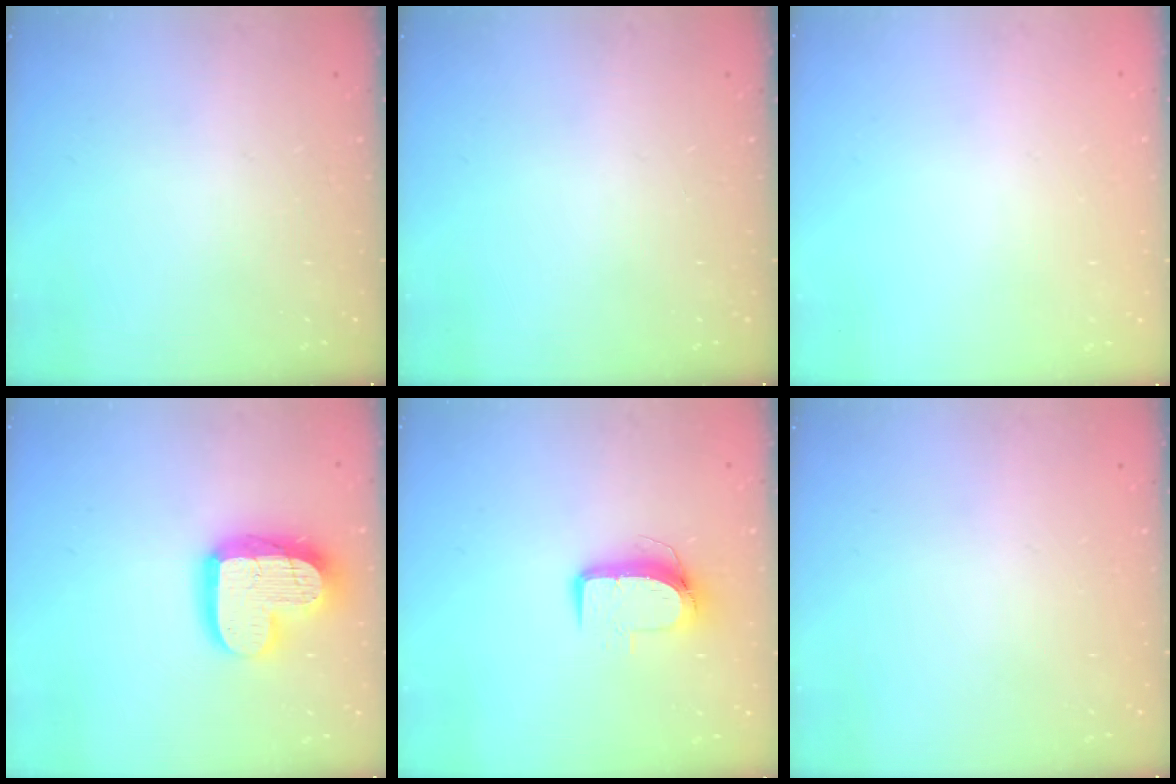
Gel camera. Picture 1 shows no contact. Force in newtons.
{"total": 0.0}
{"total": 0.0}
{"total": 18.1, "press": 18.0, "slide": 1.5}
{"total": 9.1, "press": 9.1, "slide": 0.9}
{"total": 0.0}